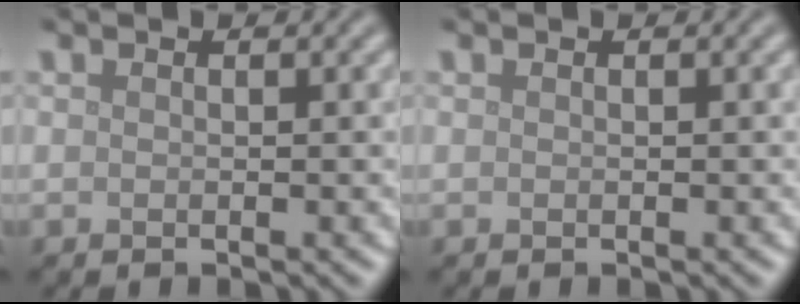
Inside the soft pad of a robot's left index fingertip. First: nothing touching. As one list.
[{"total": 0.0}]